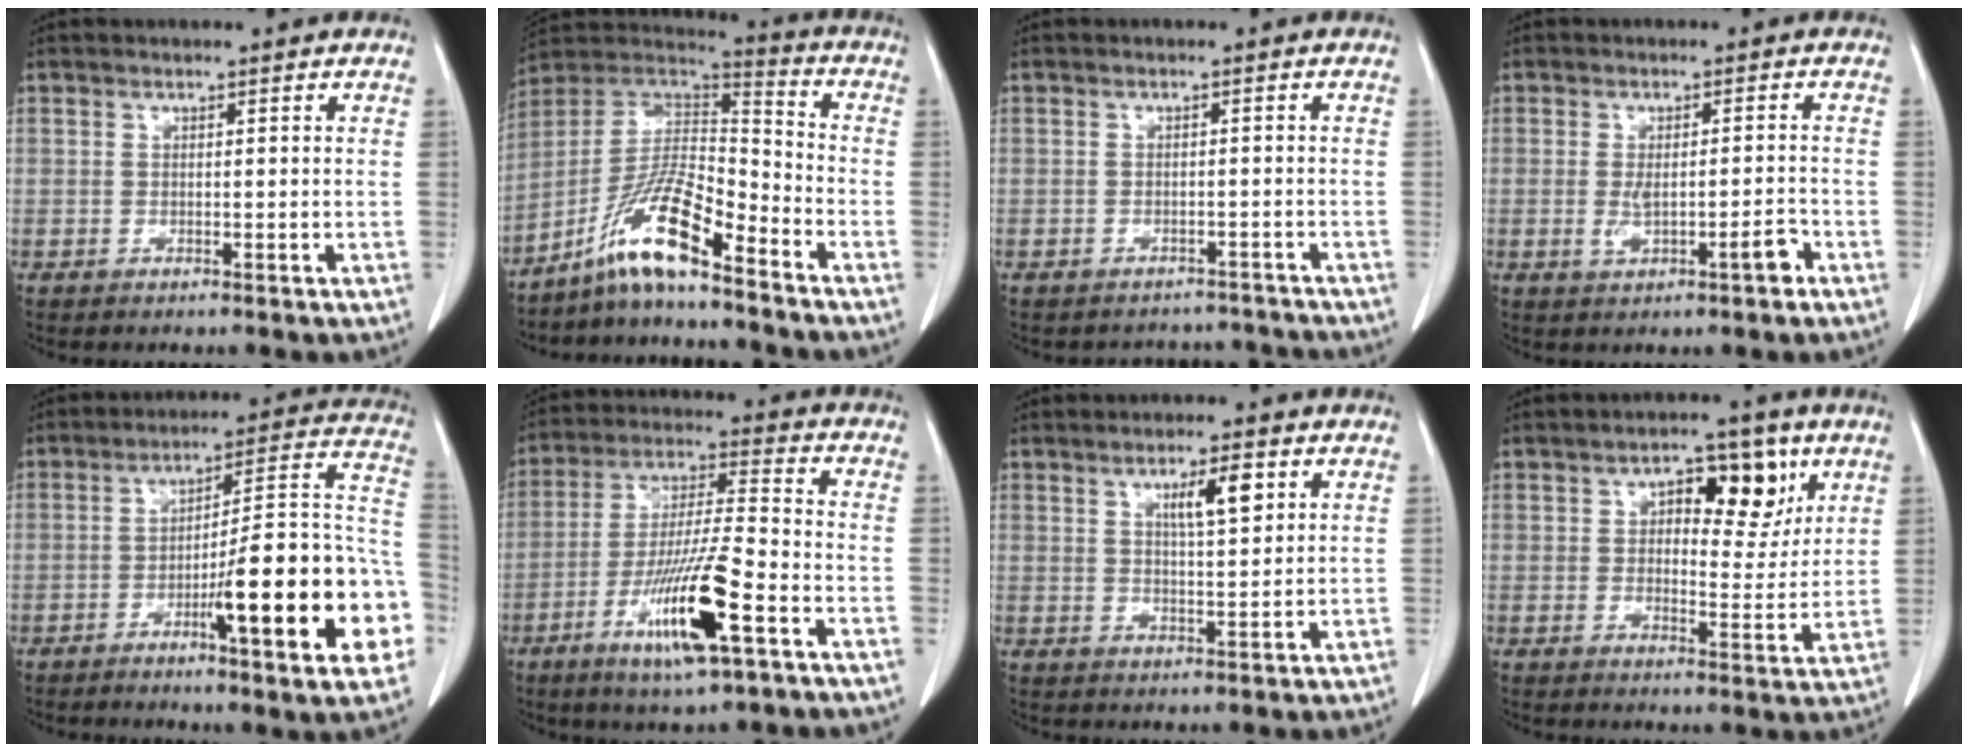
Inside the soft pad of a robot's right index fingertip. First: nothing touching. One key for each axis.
{"total": 13.1, "fx": -9.3, "fy": 1.2, "fz": 9.1, "tx": -0.167, "ty": 0.012, "tz": -0.170}
{"total": 6.4, "fx": -6.0, "fy": 2.2, "fz": -0.2, "tx": 0.006, "ty": 0.020, "tz": -0.062}
{"total": 3.9, "fx": -1.3, "fy": 0.9, "fz": 3.5, "tx": -0.059, "ty": 0.002, "tz": -0.016}
{"total": 20.0, "fx": -6.7, "fy": 2.4, "fz": 18.6, "tx": -0.199, "ty": 0.024, "tz": -0.093}
{"total": 14.3, "fx": -6.4, "fy": 1.1, "fz": 12.7, "tx": -0.246, "ty": -0.019, "tz": -0.114}
{"total": 5.5, "fx": 2.5, "fy": 1.0, "fz": 4.8, "tx": -0.081, "ty": 0.001, "tz": 0.042}
{"total": 8.8, "fx": 3.9, "fy": 4.0, "fz": 6.8, "tx": -0.086, "ty": 0.013, "tz": 0.056}